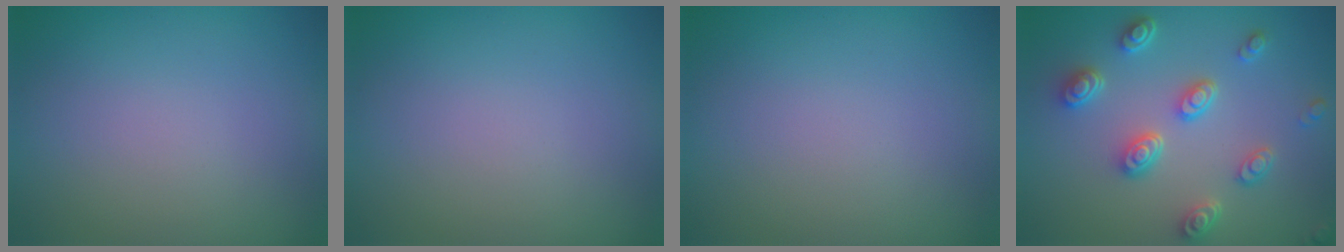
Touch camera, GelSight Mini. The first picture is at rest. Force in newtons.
{"total": 0.0}
{"total": 0.0}
{"total": 4.4, "press": 3.7, "slide": 2.3}